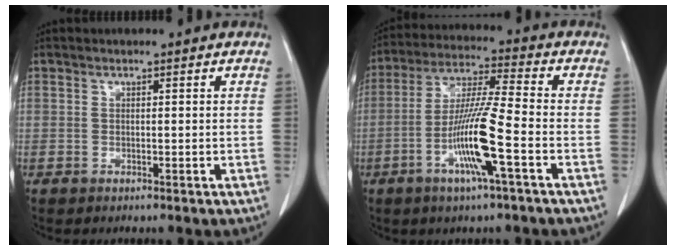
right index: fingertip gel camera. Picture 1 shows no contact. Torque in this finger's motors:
{"motor_torque": [2.04, -0.09, 1.05, 0.16]}